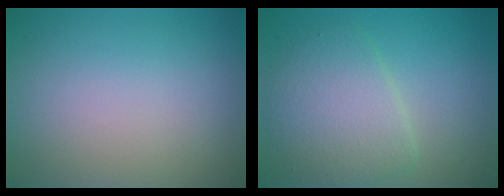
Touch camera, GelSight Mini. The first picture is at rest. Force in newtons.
{"total": 5.0, "press": 5.0, "slide": 0.1}